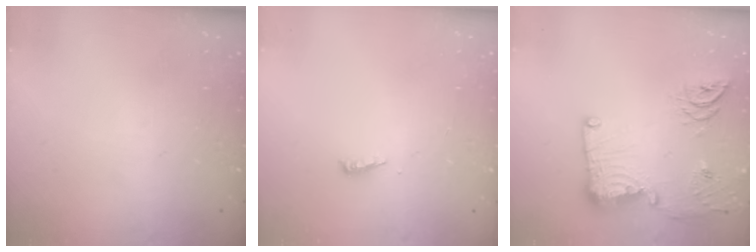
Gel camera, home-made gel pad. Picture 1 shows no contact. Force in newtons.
{"total": 3.6, "press": 3.6, "slide": 0.4}
{"total": 20.1, "press": 19.4, "slide": 5.4}